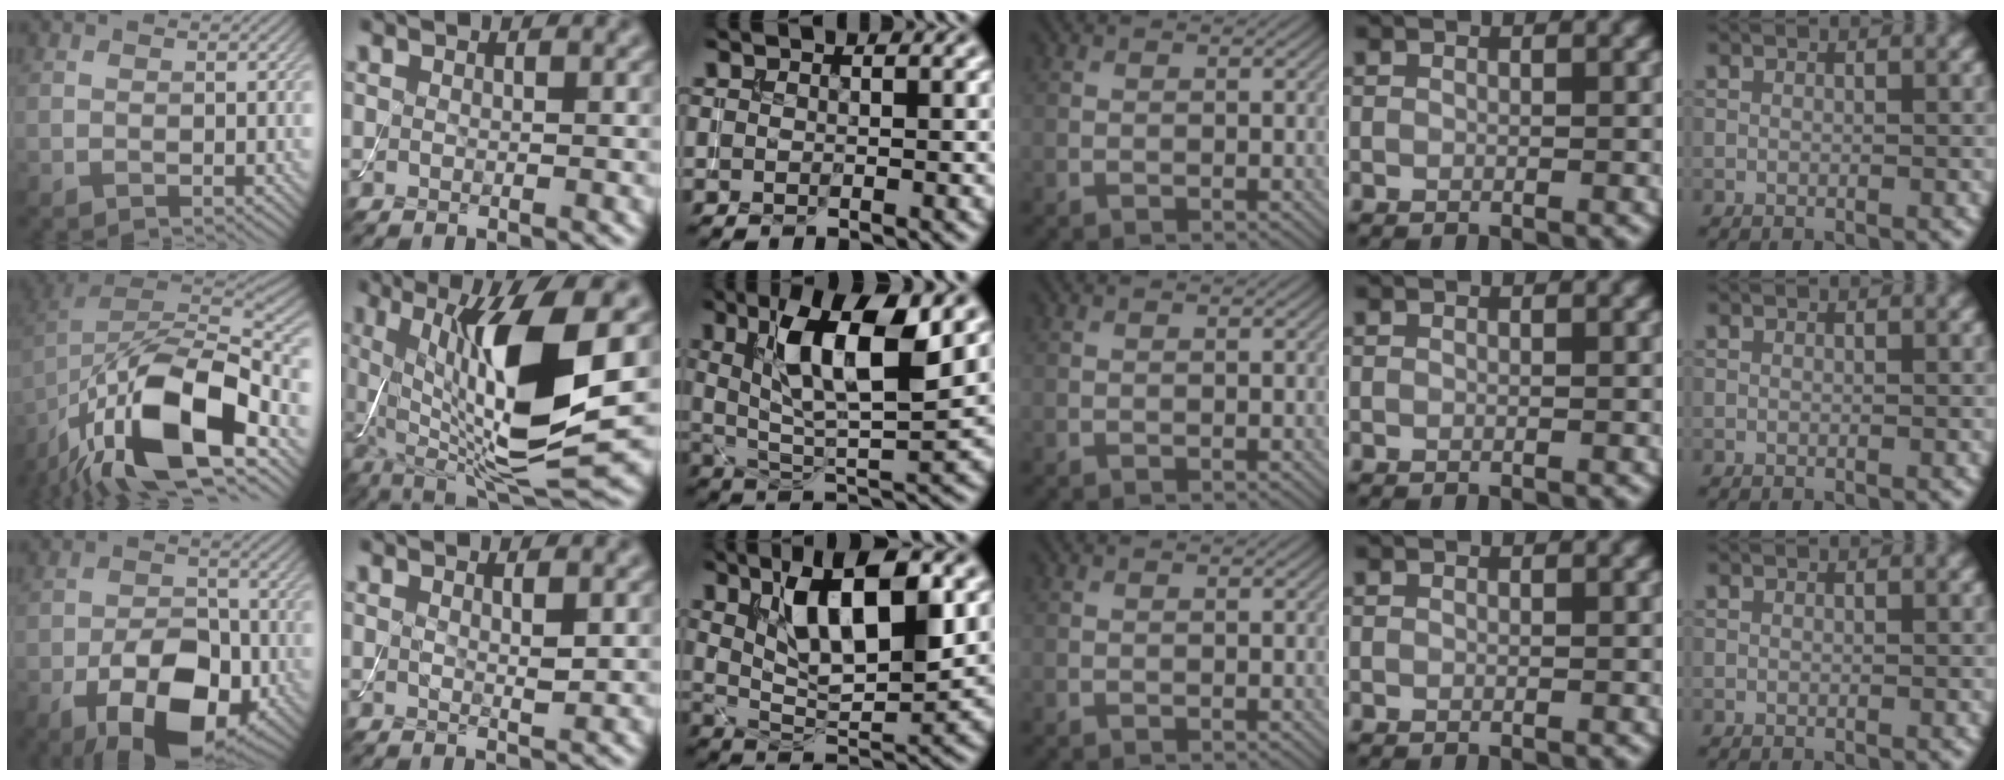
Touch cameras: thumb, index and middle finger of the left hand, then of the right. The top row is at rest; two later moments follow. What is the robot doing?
{"motion": "assemble", "object": "toy tower of hanoi"}